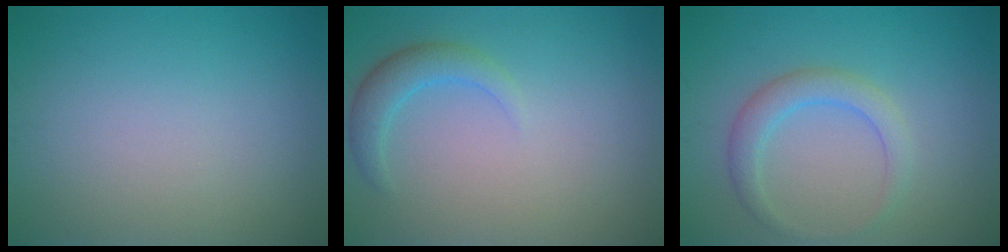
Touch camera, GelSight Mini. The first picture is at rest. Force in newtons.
{"total": 2.4, "press": 2.4, "slide": 0.1}
{"total": 2.8, "press": 2.8, "slide": 0.0}